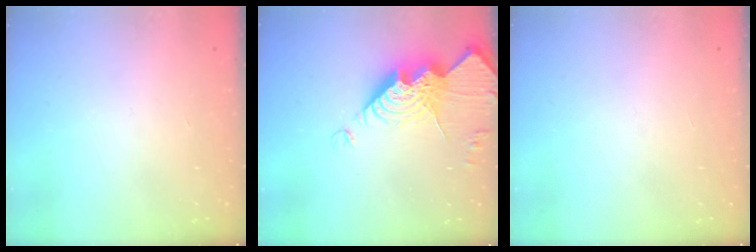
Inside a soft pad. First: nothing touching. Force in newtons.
{"total": 16.2, "press": 16.1, "slide": 1.4}
{"total": 0.0}